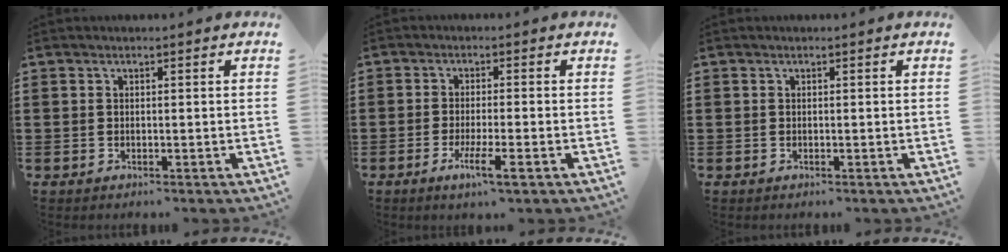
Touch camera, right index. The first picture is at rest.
{"total": 4.7, "force": [-2.3, 0.3, 4.1], "torque": [-0.086, -0.017, -0.043]}
{"total": 0.0}